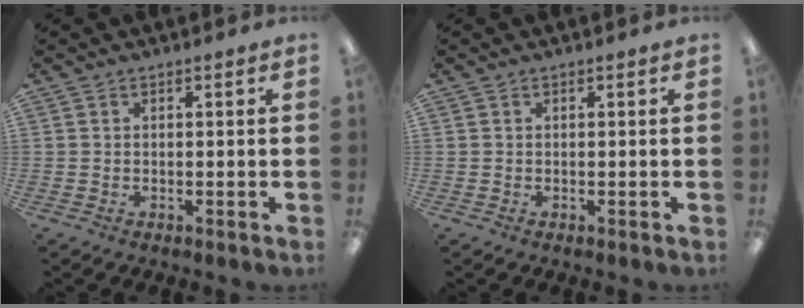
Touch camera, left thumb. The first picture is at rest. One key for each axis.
{"total": 0.0}